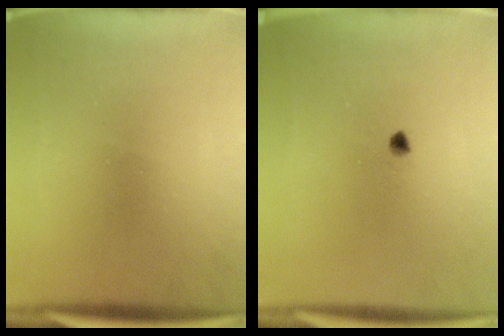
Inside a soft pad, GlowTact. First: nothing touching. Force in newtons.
{"total": 1.1}